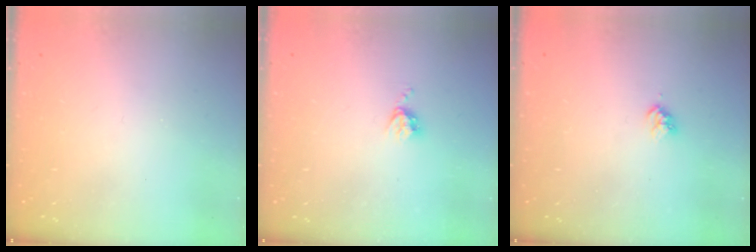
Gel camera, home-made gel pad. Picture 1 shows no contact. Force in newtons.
{"total": 3.8, "press": 3.7, "slide": 0.5}
{"total": 3.1, "press": 3.1, "slide": 0.4}